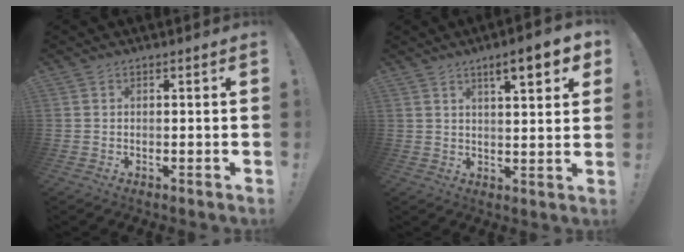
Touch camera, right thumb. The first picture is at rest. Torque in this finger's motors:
{"motor_torque": [0.54, 0.70, 0.31, -0.07, 0.07]}